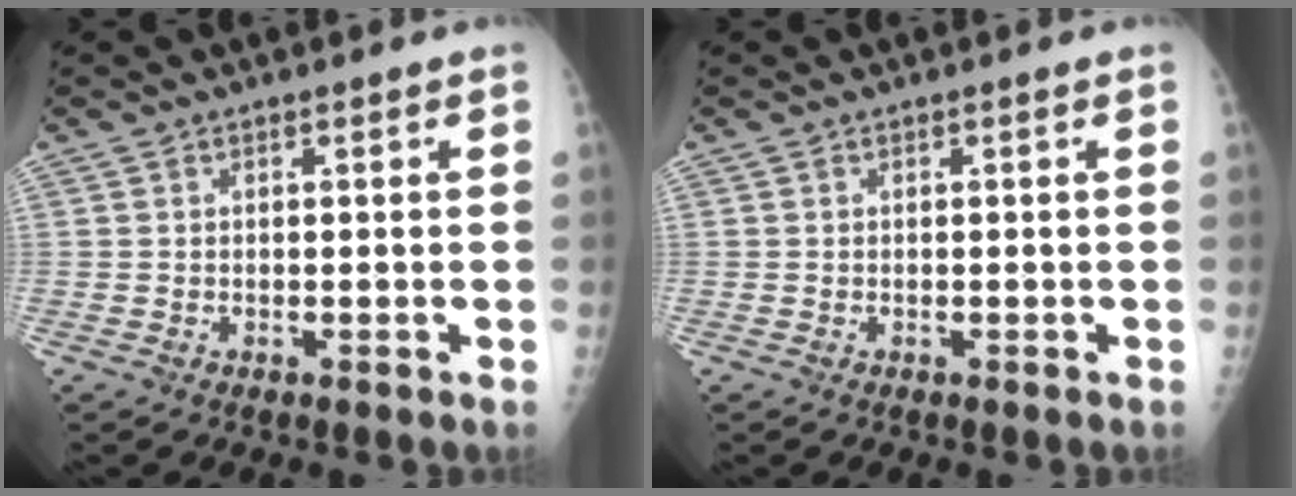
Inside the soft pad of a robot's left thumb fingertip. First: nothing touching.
{"total": 0.0}